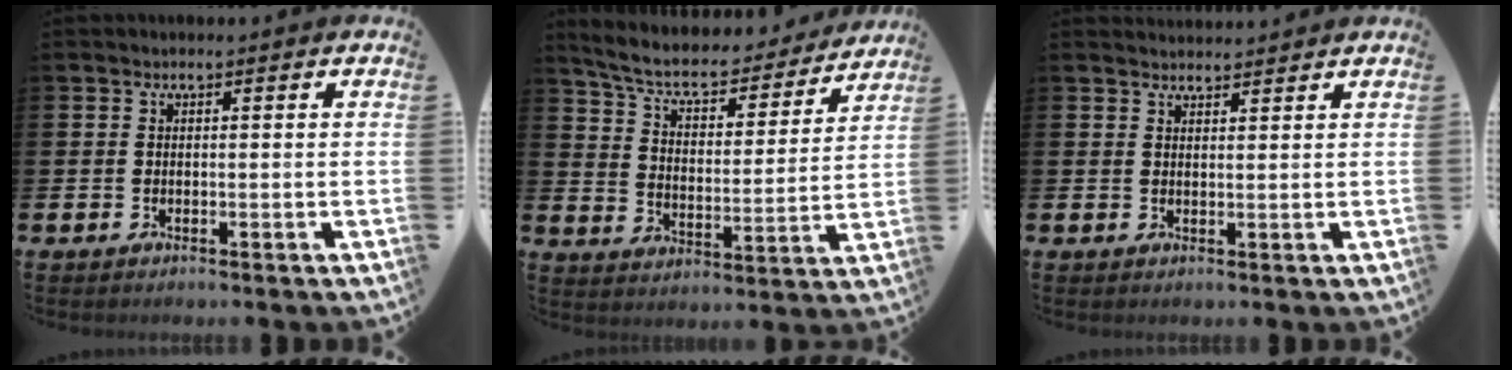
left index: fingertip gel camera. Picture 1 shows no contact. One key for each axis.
{"total": 7.2, "fx": 6.4, "fy": 1.9, "fz": 2.6, "tx": -0.086, "ty": -0.046, "tz": 0.107}
{"total": 2.2, "fx": 2.2, "fy": 0.3, "fz": 0.0, "tx": 0.009, "ty": -0.015, "tz": 0.037}